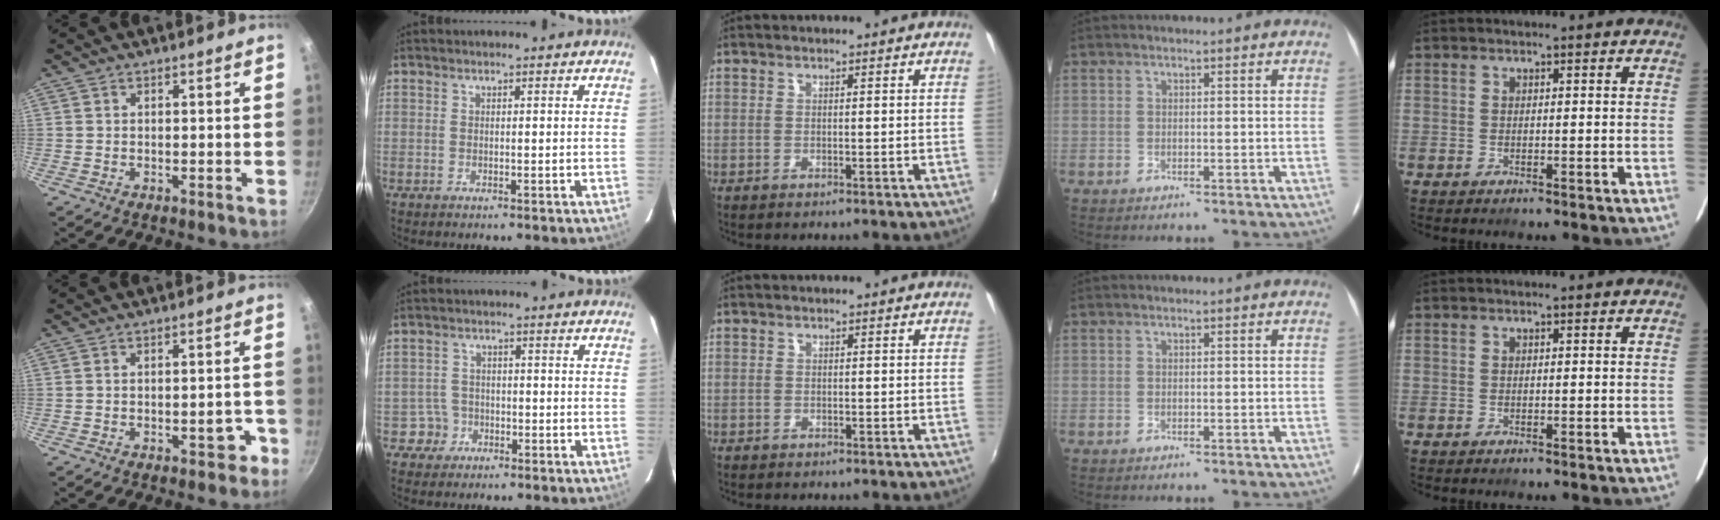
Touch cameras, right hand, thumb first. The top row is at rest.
{"thumb": {"total": 3.8, "force": [-2.0, 2.0, 2.5], "torque": [-0.005, 0.028, -0.018]}, "index": {"total": 3.6, "force": [-1.7, 3.2, -0.5], "torque": [0.009, 0.019, -0.028]}, "middle": {"total": 0.7, "force": [-0.5, 0.5, 0.0], "torque": [-0.003, 0.003, -0.008]}}